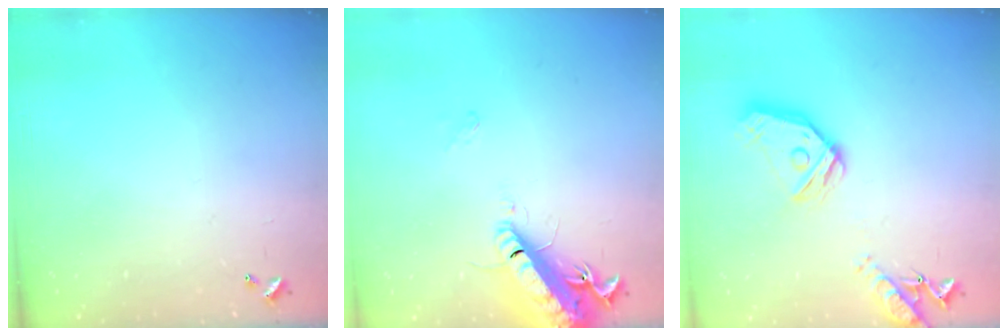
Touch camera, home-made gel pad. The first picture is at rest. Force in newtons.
{"total": 17.2, "press": 16.5, "slide": 4.6}
{"total": 17.4, "press": 17.3, "slide": 2.0}